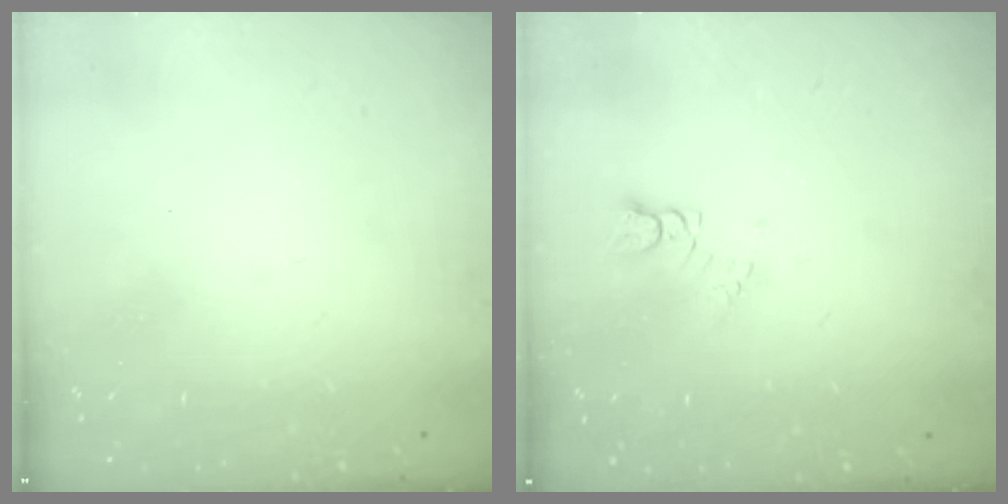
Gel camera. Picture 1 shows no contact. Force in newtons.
{"total": 2.7, "press": 2.7, "slide": 0.3}